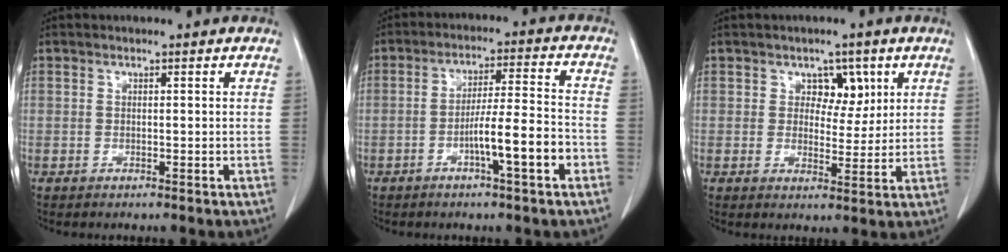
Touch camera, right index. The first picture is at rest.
{"total": 8.5, "force": [-3.5, 0.1, 7.8], "torque": [-0.128, 0.007, -0.059]}
{"total": 4.4, "force": [2.0, 3.1, 2.5], "torque": [-0.023, 0.004, 0.030]}